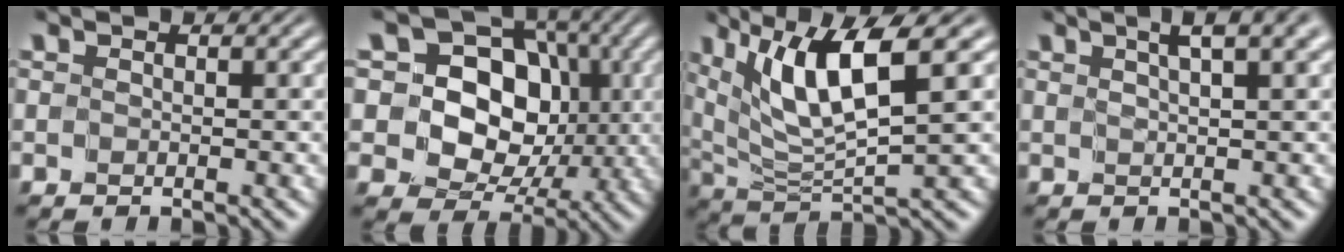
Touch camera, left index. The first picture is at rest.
{"total": 9.8, "force": [1.1, 7.9, 5.7], "torque": [-0.079, 0.019, -0.006]}
{"total": 7.8, "force": [3.2, 1.7, 6.9], "torque": [-0.130, -0.005, 0.063]}
{"total": 4.6, "force": [2.9, 1.0, 3.4], "torque": [-0.029, 0.014, 0.024]}